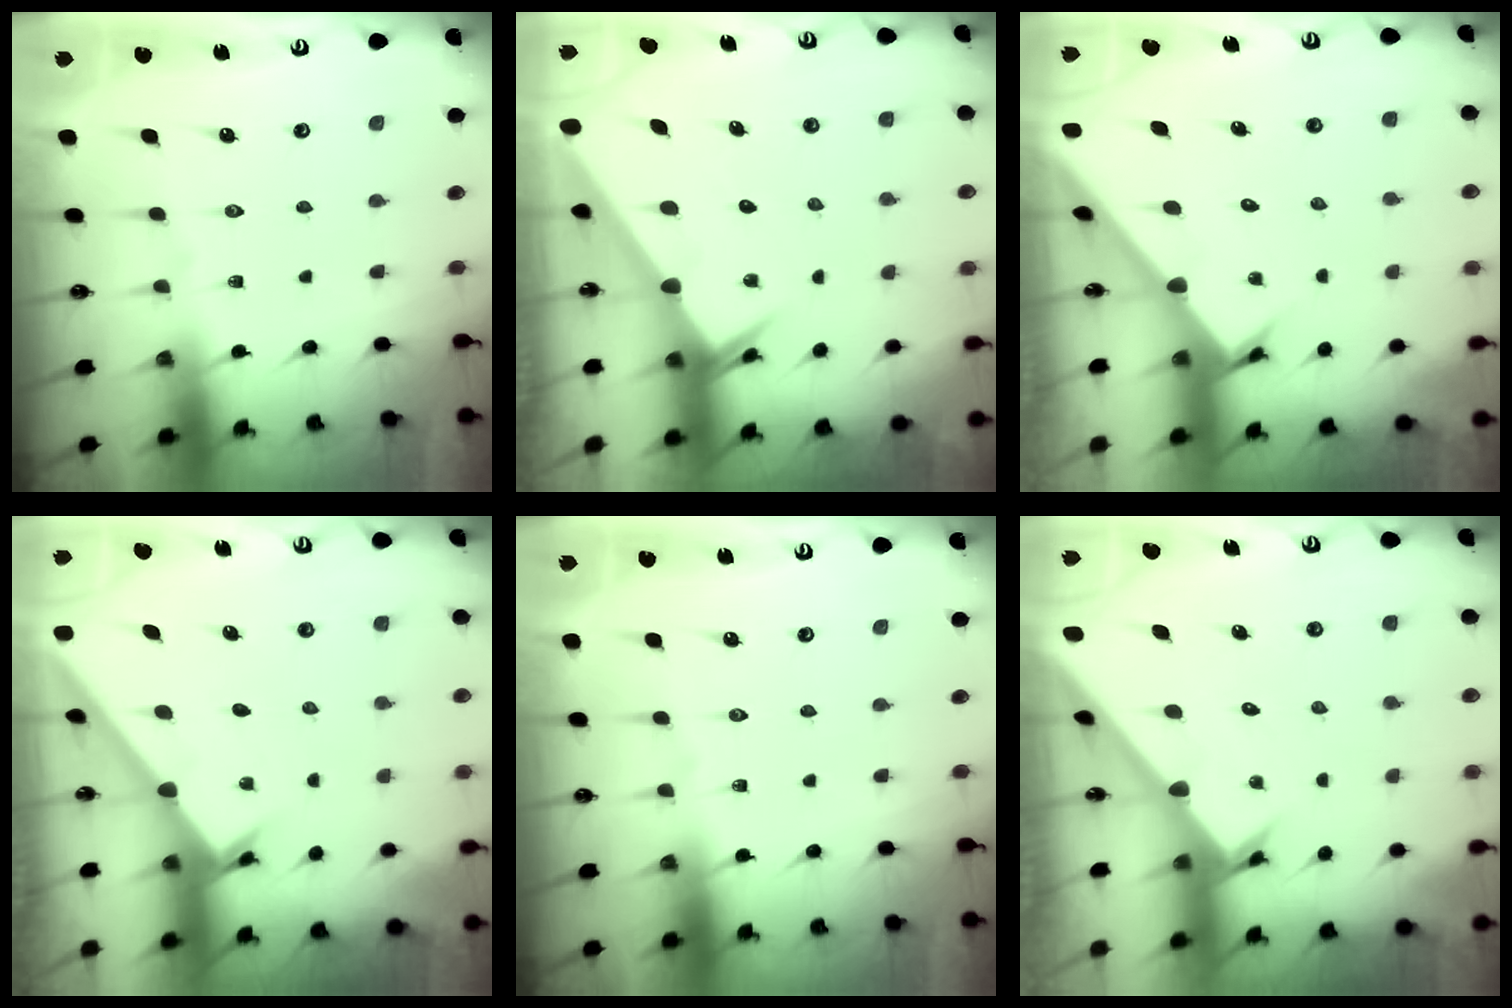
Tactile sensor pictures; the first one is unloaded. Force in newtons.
{"total": 3.0, "press": 3.0, "slide": 0.1}
{"total": 2.6, "press": 2.6, "slide": 0.2}
{"total": 2.0, "press": 2.0, "slide": 0.1}
{"total": 0.0}
{"total": 2.5, "press": 2.5, "slide": 0.3}